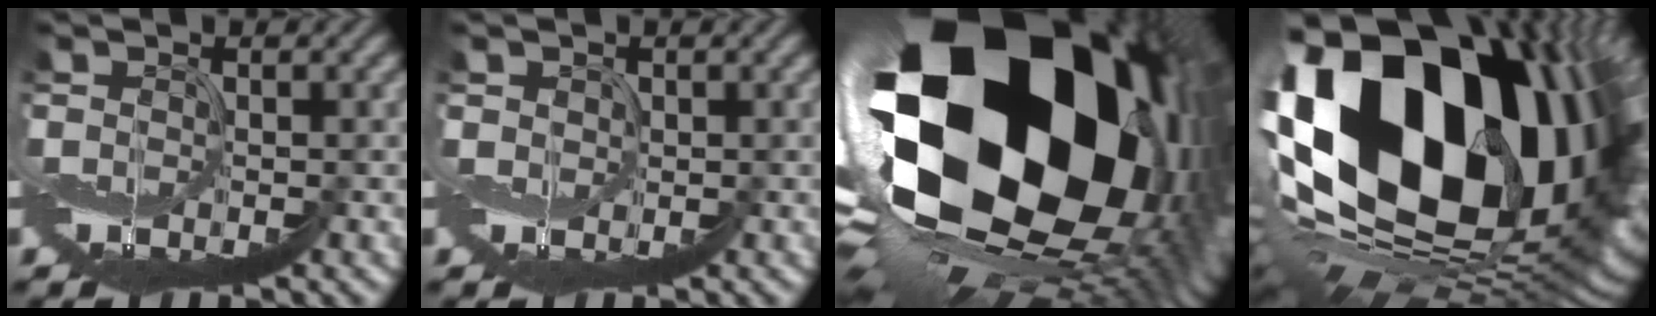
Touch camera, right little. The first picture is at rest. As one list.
[{"total": 1.6, "force": [1.5, 0.6, -0.2], "torque": [-0.004, -0.003, 0.025]}, {"total": 17.1, "force": [3.4, 11.3, 12.4], "torque": [-0.192, -0.065, 0.058]}, {"total": 16.6, "force": [5.7, 9.3, 12.5], "torque": [-0.222, -0.024, 0.114]}]